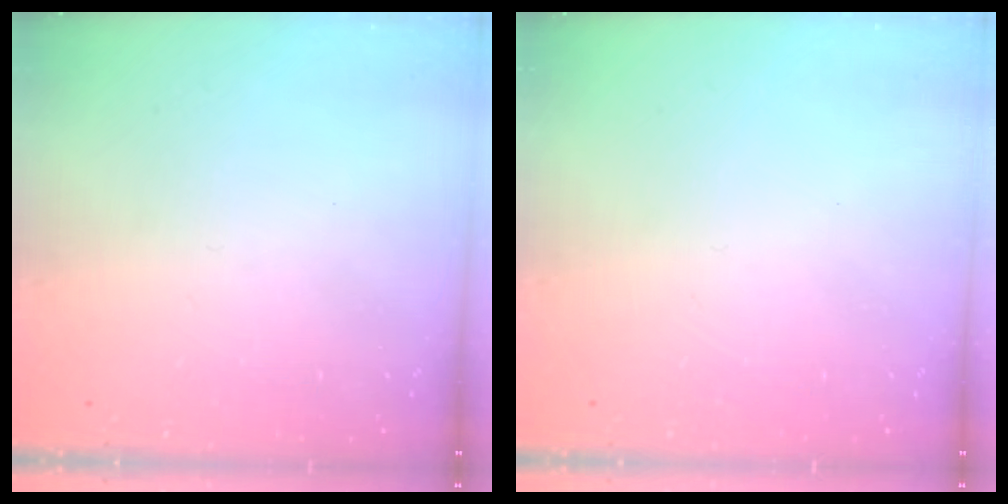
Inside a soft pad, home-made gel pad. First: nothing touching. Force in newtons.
{"total": 0.0}